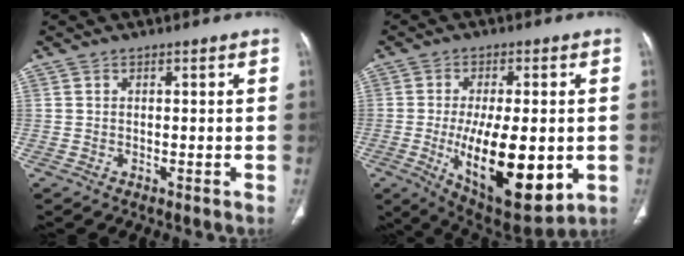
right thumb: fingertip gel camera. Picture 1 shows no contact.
{"total": 19.7, "force": [-3.5, 8.1, 17.6], "torque": [-0.281, -0.025, -0.032]}